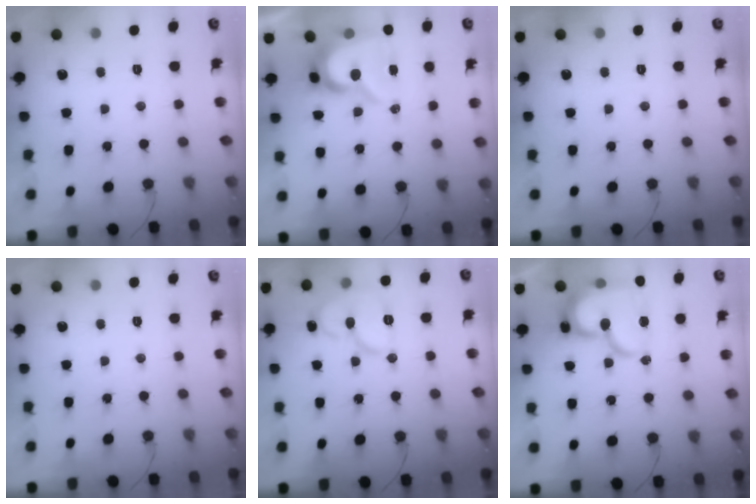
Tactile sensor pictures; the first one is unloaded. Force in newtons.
{"total": 12.8, "press": 12.7, "slide": 1.2}
{"total": 0.0}
{"total": 0.0}
{"total": 11.7, "press": 11.6, "slide": 1.5}
{"total": 18.9, "press": 18.8, "slide": 1.6}